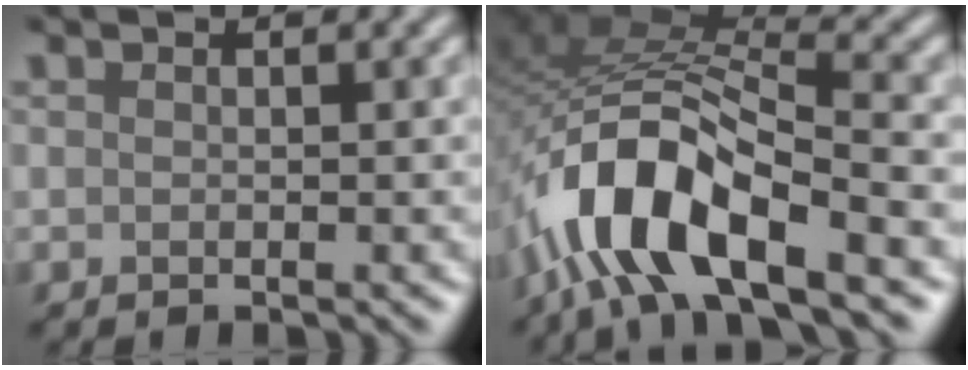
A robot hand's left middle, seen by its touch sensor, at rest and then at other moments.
{"total": 10.4, "force": [-5.4, 4.2, 7.8], "torque": [-0.148, 0.012, -0.108]}